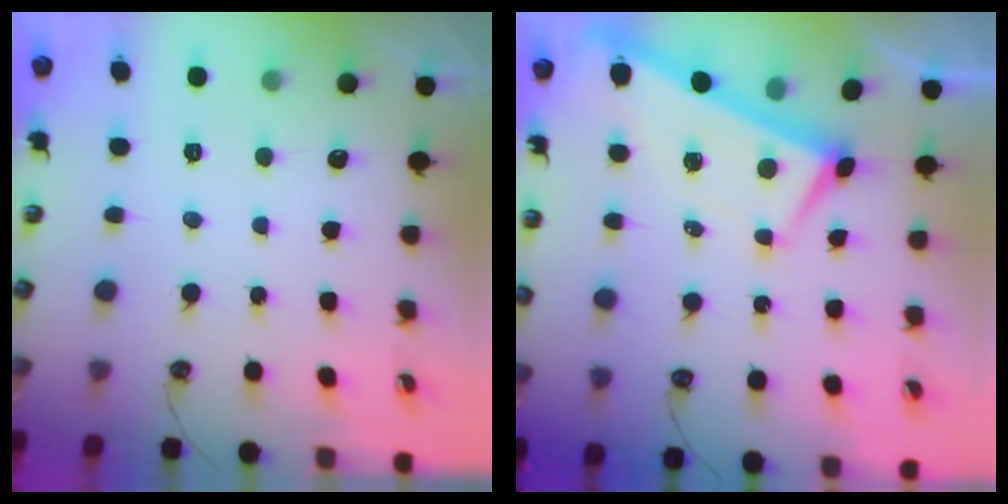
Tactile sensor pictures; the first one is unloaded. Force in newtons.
{"total": 1.8, "press": 1.7, "slide": 0.5}